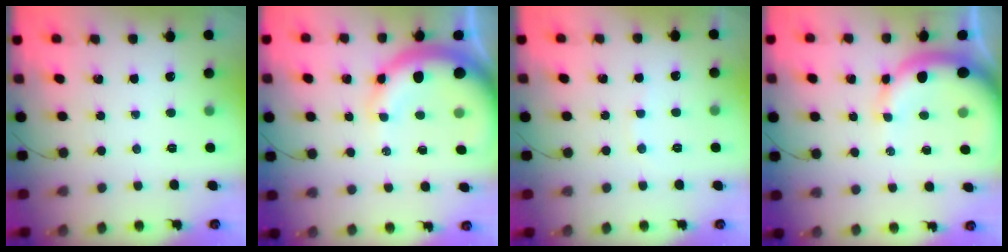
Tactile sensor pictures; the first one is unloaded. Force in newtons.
{"total": 12.1, "press": 11.9, "slide": 2.2}
{"total": 4.2, "press": 4.2, "slide": 0.7}
{"total": 10.8, "press": 10.5, "slide": 2.3}